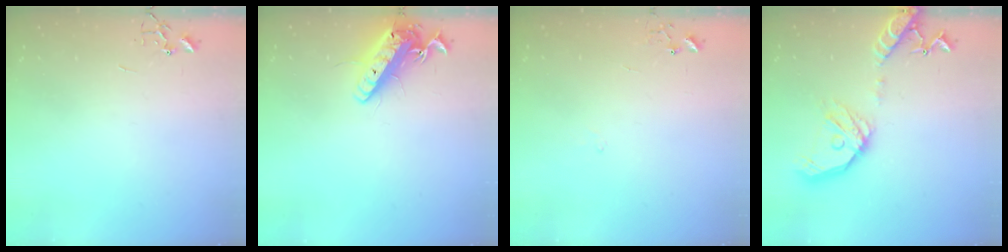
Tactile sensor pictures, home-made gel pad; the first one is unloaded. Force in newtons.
{"total": 14.0, "press": 13.8, "slide": 2.7}
{"total": 5.8, "press": 5.8, "slide": 0.7}
{"total": 17.9, "press": 17.7, "slide": 2.6}